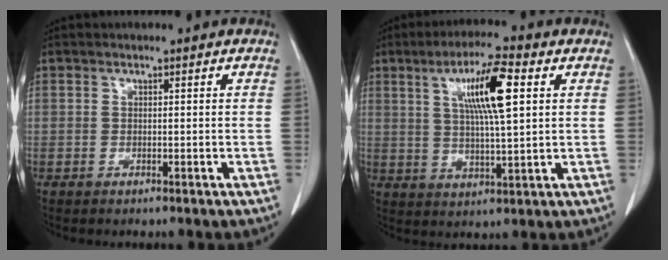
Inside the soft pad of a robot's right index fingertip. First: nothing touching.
{"total": 10.3, "force": [3.3, 1.0, 9.7], "torque": [-0.172, 0.008, 0.058]}